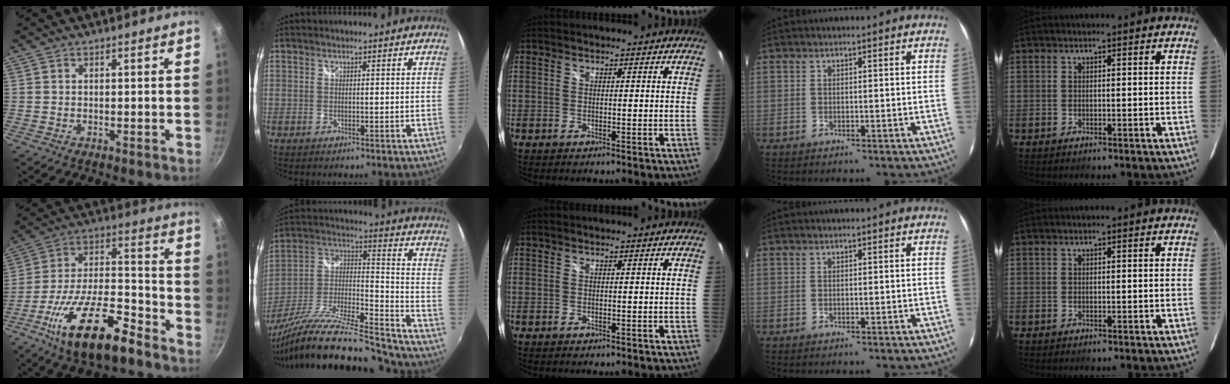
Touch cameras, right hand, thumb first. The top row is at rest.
{"thumb": {"total": 20.5, "force": [-11.9, 7.6, 14.9], "torque": [-0.245, 0.056, -0.214]}, "index": {"total": 27.7, "force": [-23.3, 3.5, 14.6], "torque": [-0.257, -0.039, -0.381]}}